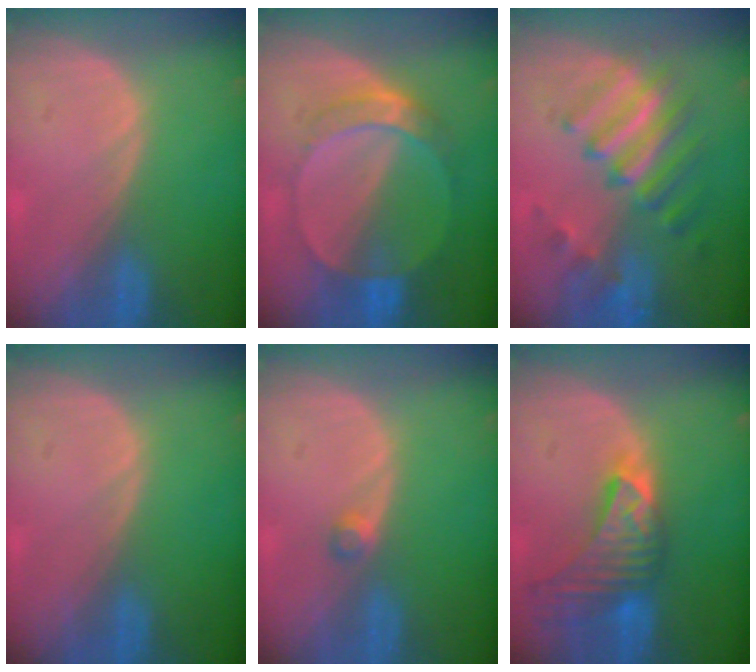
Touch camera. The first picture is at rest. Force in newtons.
{"total": 7.2, "press": 6.4, "slide": 3.4}
{"total": 9.5, "press": 8.4, "slide": 4.5}
{"total": 0.0}
{"total": 1.6, "press": 1.4, "slide": 0.9}
{"total": 9.0, "press": 8.1, "slide": 3.9}